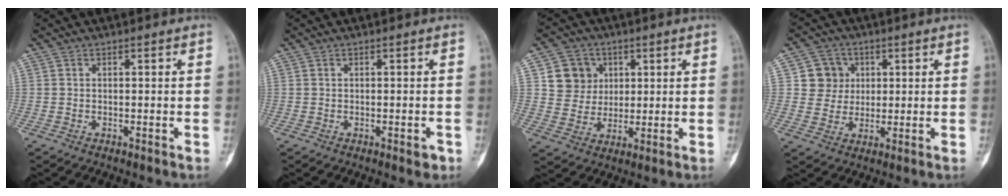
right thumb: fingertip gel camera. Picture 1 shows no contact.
{"total": 1.5, "force": [-0.7, 0.6, 1.1], "torque": [-0.013, 0.000, -0.007]}
{"total": 8.2, "force": [2.6, 7.5, 2.0], "torque": [0.000, -0.005, 0.048]}
{"total": 6.7, "force": [1.7, 6.4, 1.2], "torque": [0.015, 0.003, 0.025]}